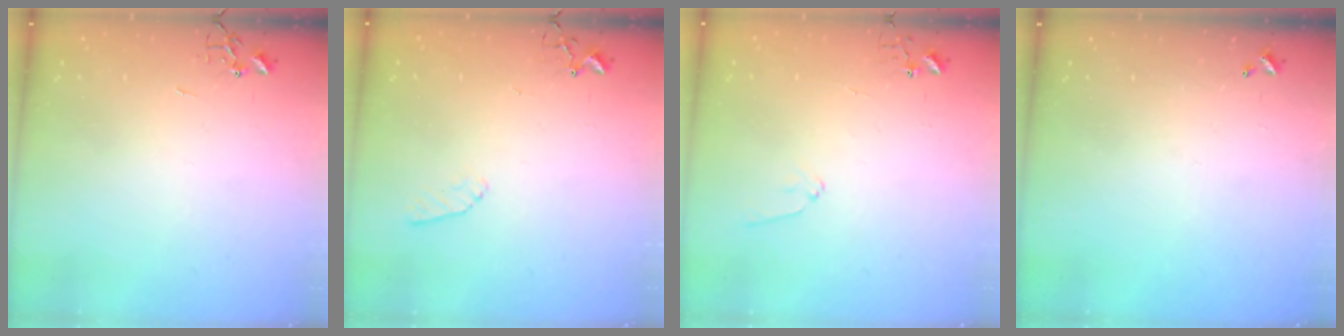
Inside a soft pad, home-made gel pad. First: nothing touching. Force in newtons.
{"total": 6.6, "press": 6.5, "slide": 0.7}
{"total": 6.5, "press": 6.5, "slide": 0.6}
{"total": 0.0}